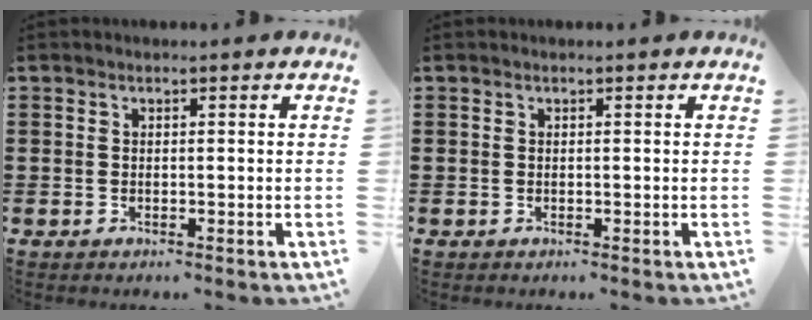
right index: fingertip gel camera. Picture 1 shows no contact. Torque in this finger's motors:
{"motor_torque": [0.13, -0.04, 0.06, 0.01]}